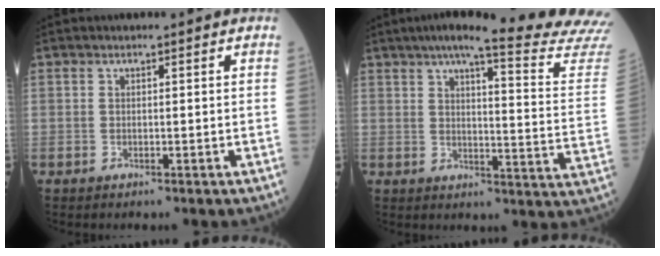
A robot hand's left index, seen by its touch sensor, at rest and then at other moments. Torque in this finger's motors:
{"motor_torque": [0.75, -1.38, -0.02, 0.09]}